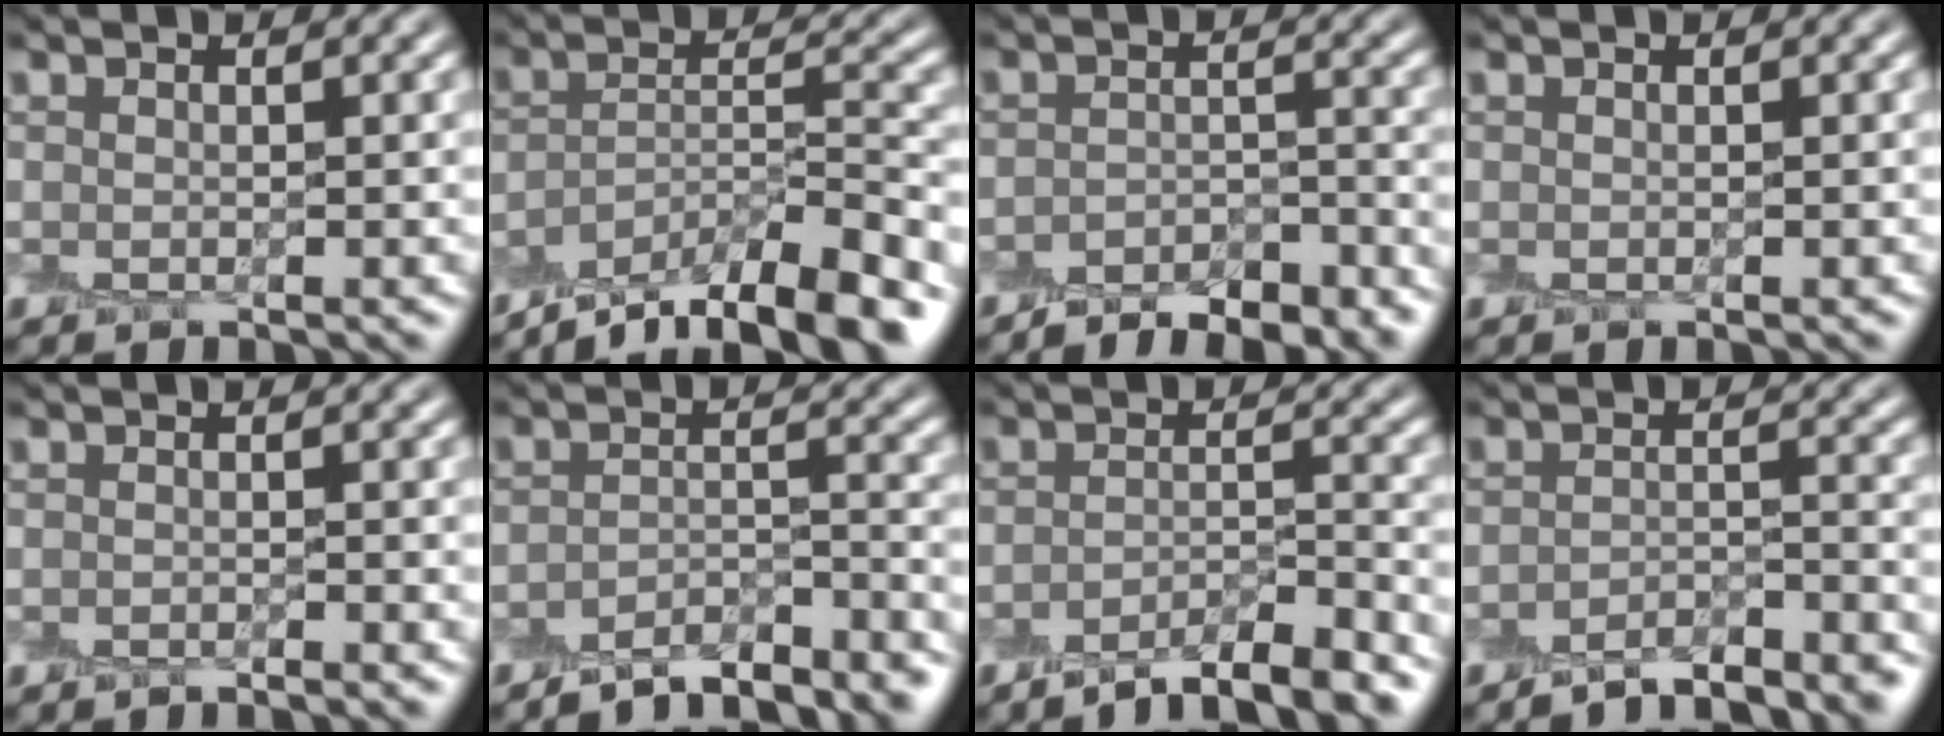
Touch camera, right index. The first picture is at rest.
{"total": 9.7, "force": [-7.6, 2.6, 5.4], "torque": [-0.084, 0.001, -0.133]}
{"total": 5.5, "force": [-4.8, 1.6, 2.2], "torque": [-0.030, 0.000, -0.070]}
{"total": 0.0}
{"total": 0.7, "force": [-0.7, -0.1, 0.1], "torque": [0.003, 0.001, -0.014]}
{"total": 6.1, "force": [-5.4, 1.4, 2.5], "torque": [-0.034, 0.002, -0.083]}
{"total": 6.2, "force": [-4.8, 1.4, 3.6], "torque": [-0.049, 0.004, -0.075]}
{"total": 5.0, "force": [-4.4, 1.1, 2.0], "torque": [-0.026, 0.005, -0.068]}